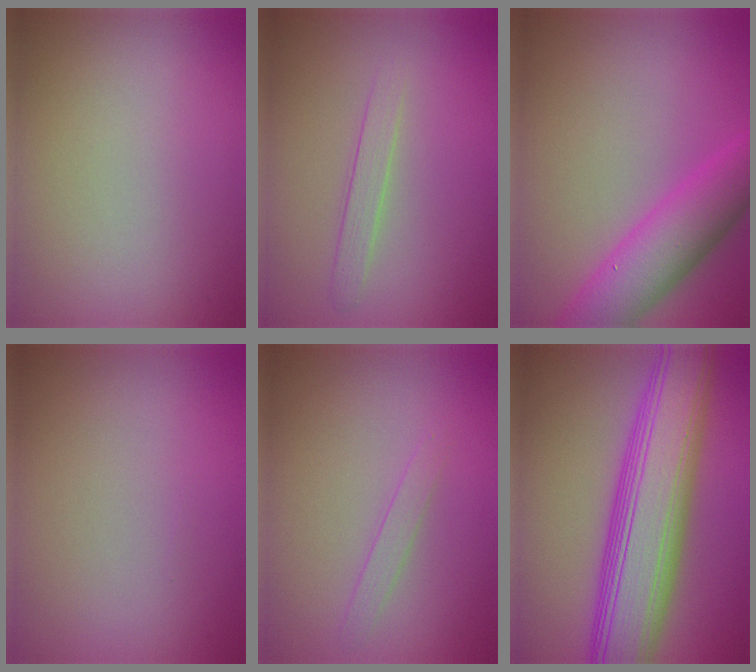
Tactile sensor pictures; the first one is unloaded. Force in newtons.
{"total": 1.6, "press": 1.6, "slide": 0.1}
{"total": 6.3, "press": 6.3, "slide": 0.3}
{"total": 0.0}
{"total": 1.1, "press": 1.1, "slide": 0.1}
{"total": 10.8, "press": 10.8, "slide": 0.4}